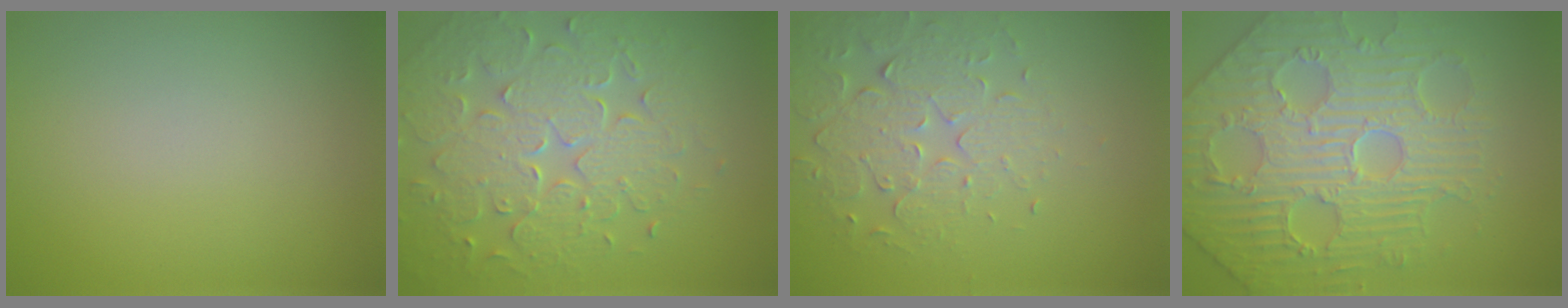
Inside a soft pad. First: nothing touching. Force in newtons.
{"total": 7.8, "press": 5.6, "slide": 5.4}
{"total": 4.0, "press": 3.5, "slide": 1.8}
{"total": 6.9, "press": 5.9, "slide": 3.6}